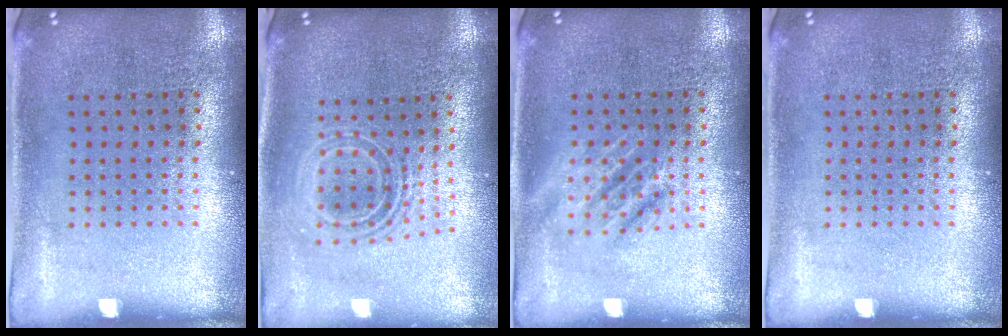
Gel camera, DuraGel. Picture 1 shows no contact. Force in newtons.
{"total": 2.0, "press": 1.5, "slide": 1.3}
{"total": 1.2, "press": 1.2, "slide": 0.2}
{"total": 0.0}